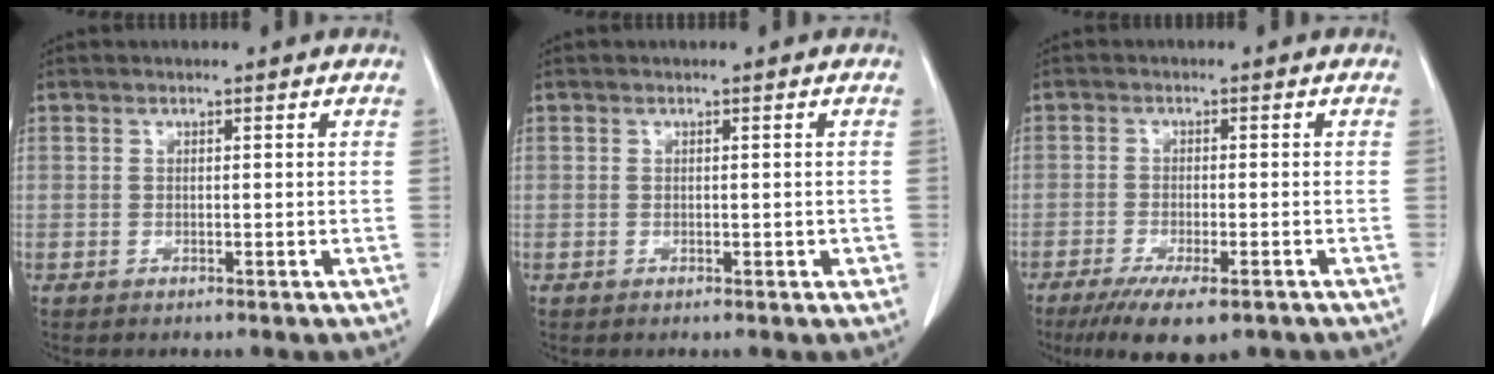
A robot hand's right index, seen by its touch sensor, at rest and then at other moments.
{"total": 1.0, "force": [-0.3, 0.6, 0.7], "torque": [-0.006, 0.001, -0.004]}
{"total": 9.3, "force": [-6.5, 2.1, 6.4], "torque": [-0.096, -0.019, -0.098]}